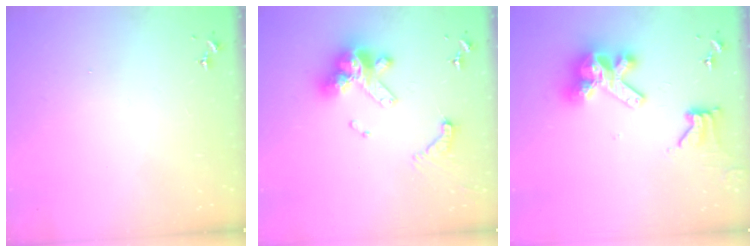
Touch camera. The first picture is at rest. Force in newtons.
{"total": 17.1, "press": 17.0, "slide": 1.9}
{"total": 14.6, "press": 14.5, "slide": 2.0}